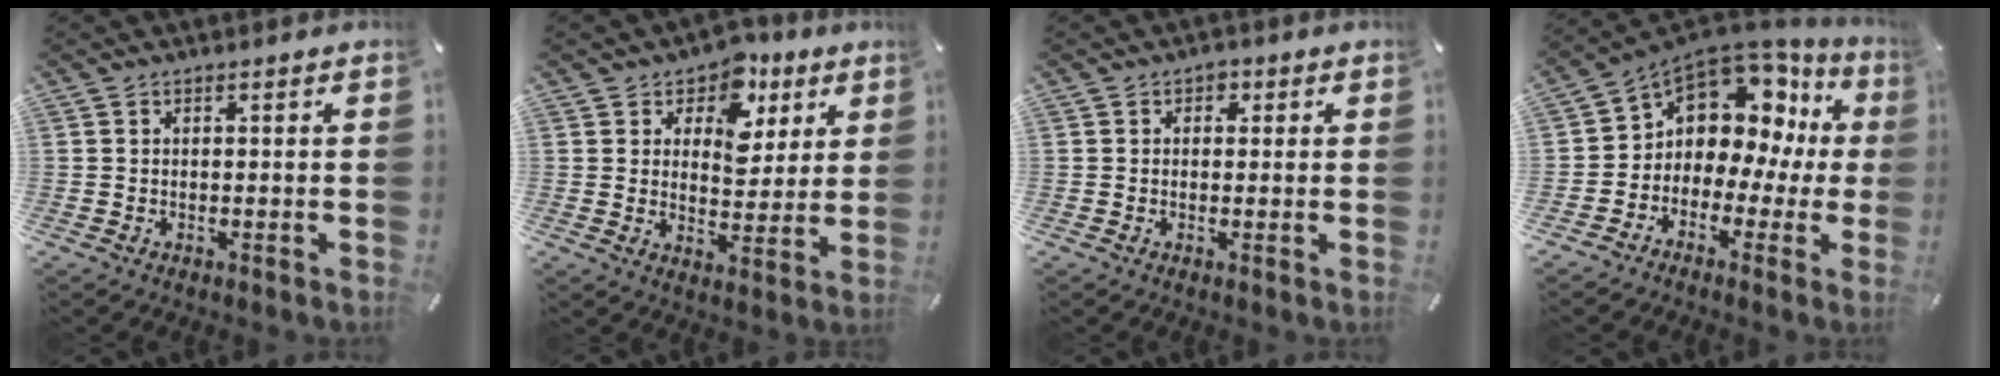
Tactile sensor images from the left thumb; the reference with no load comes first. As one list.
[{"total": 9.9, "force": [5.3, 7.1, 4.5], "torque": [-0.060, -0.036, 0.090]}, {"total": 1.8, "force": [0.2, 1.6, 0.8], "torque": [0.000, 0.001, -0.002]}, {"total": 8.9, "force": [4.6, 7.0, 3.2], "torque": [-0.054, -0.056, 0.080]}]